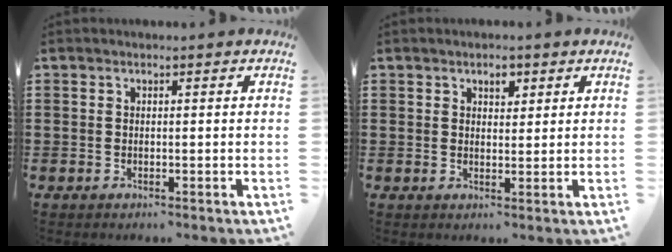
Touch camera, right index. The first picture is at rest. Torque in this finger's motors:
{"motor_torque": [0.01, 0.02, 0.02, 0.02]}